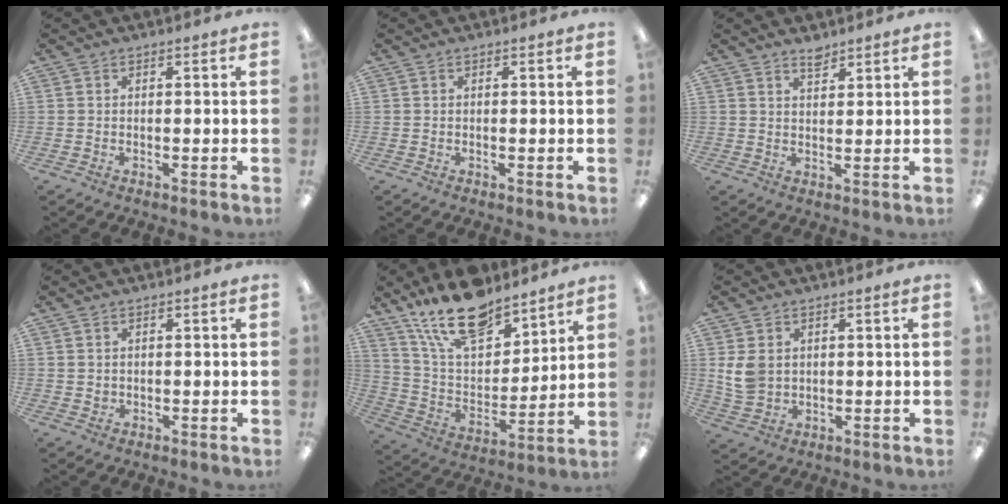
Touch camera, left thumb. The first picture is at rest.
{"total": 0.0}
{"total": 3.0, "force": [2.7, 0.9, 0.8], "torque": [-0.004, -0.017, 0.047]}
{"total": 1.1, "force": [0.7, 0.8, 0.2], "torque": [-0.005, 0.001, 0.014]}
{"total": 18.9, "force": [14.6, 8.0, 9.0], "torque": [-0.174, -0.081, 0.260]}
{"total": 6.2, "force": [1.9, 4.9, 3.4], "torque": [-0.075, 0.003, 0.037]}